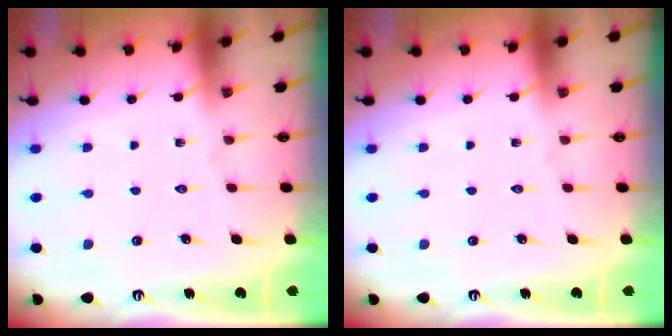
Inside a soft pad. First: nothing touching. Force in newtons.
{"total": 0.0}